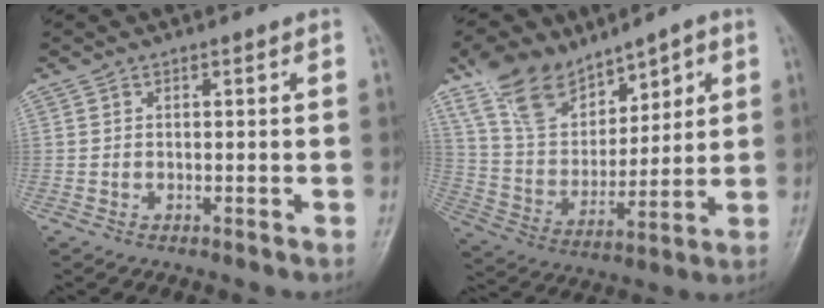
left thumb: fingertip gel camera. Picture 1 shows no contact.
{"total": 16.3, "force": [10.8, 7.8, 9.3], "torque": [-0.154, -0.036, 0.223]}